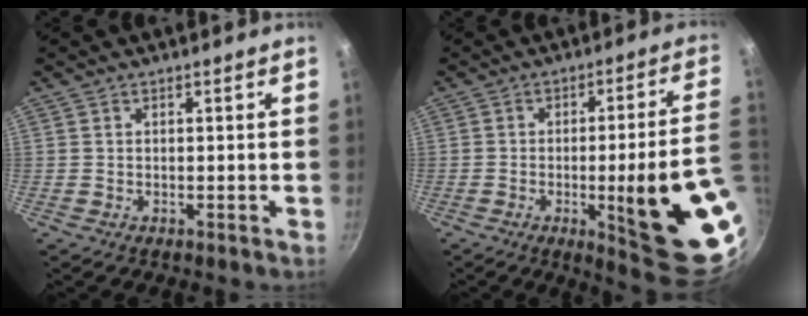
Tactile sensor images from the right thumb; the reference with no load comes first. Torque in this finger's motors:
{"motor_torque": [2.77, 2.23, 2.01, -0.78, 0.36]}